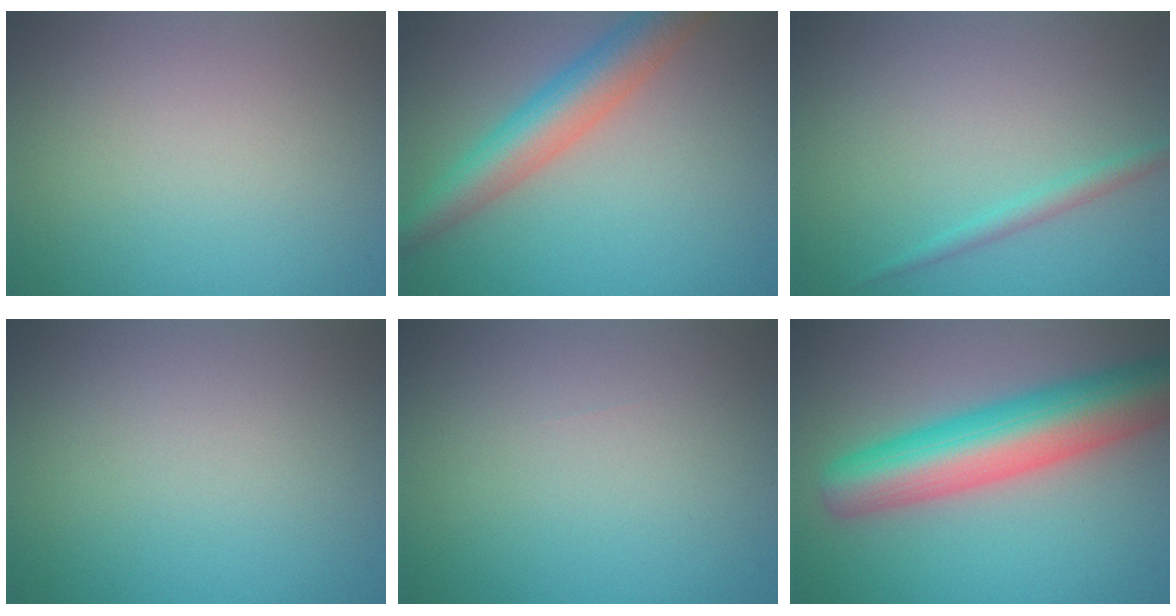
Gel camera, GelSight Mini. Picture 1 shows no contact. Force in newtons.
{"total": 5.6, "press": 5.6, "slide": 0.3}
{"total": 1.3, "press": 1.3, "slide": 0.1}
{"total": 0.0}
{"total": 0.0}
{"total": 9.6, "press": 9.6, "slide": 0.3}